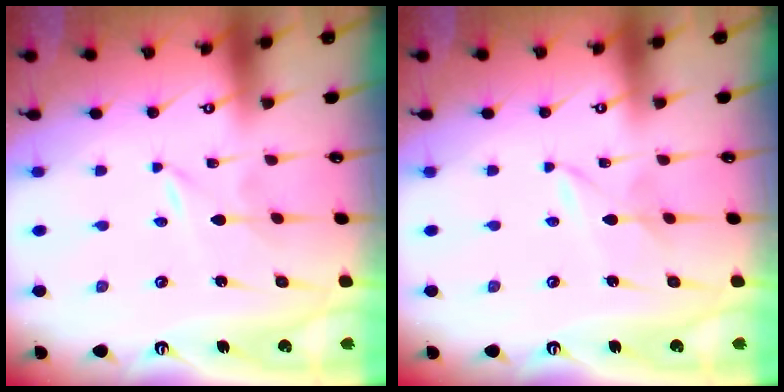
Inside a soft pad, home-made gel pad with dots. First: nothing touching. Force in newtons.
{"total": 2.4, "press": 2.3, "slide": 0.3}